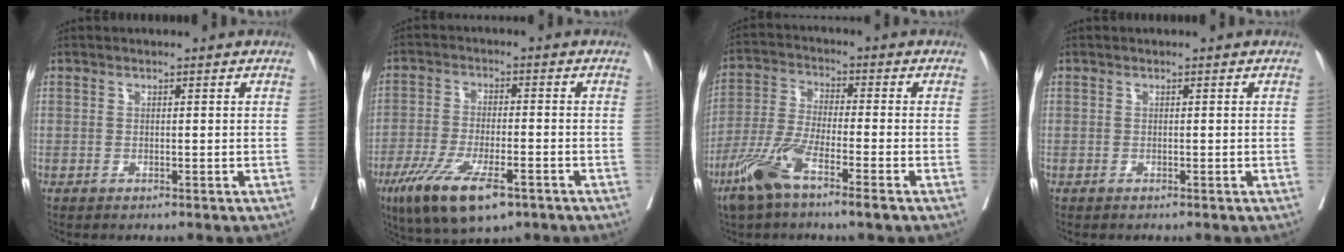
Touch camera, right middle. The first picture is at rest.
{"total": 11.9, "force": [-6.9, 3.3, 9.1], "torque": [-0.169, -0.024, -0.114]}
{"total": 9.3, "force": [-5.5, 1.0, 7.5], "torque": [-0.161, -0.014, -0.112]}
{"total": 0.0}